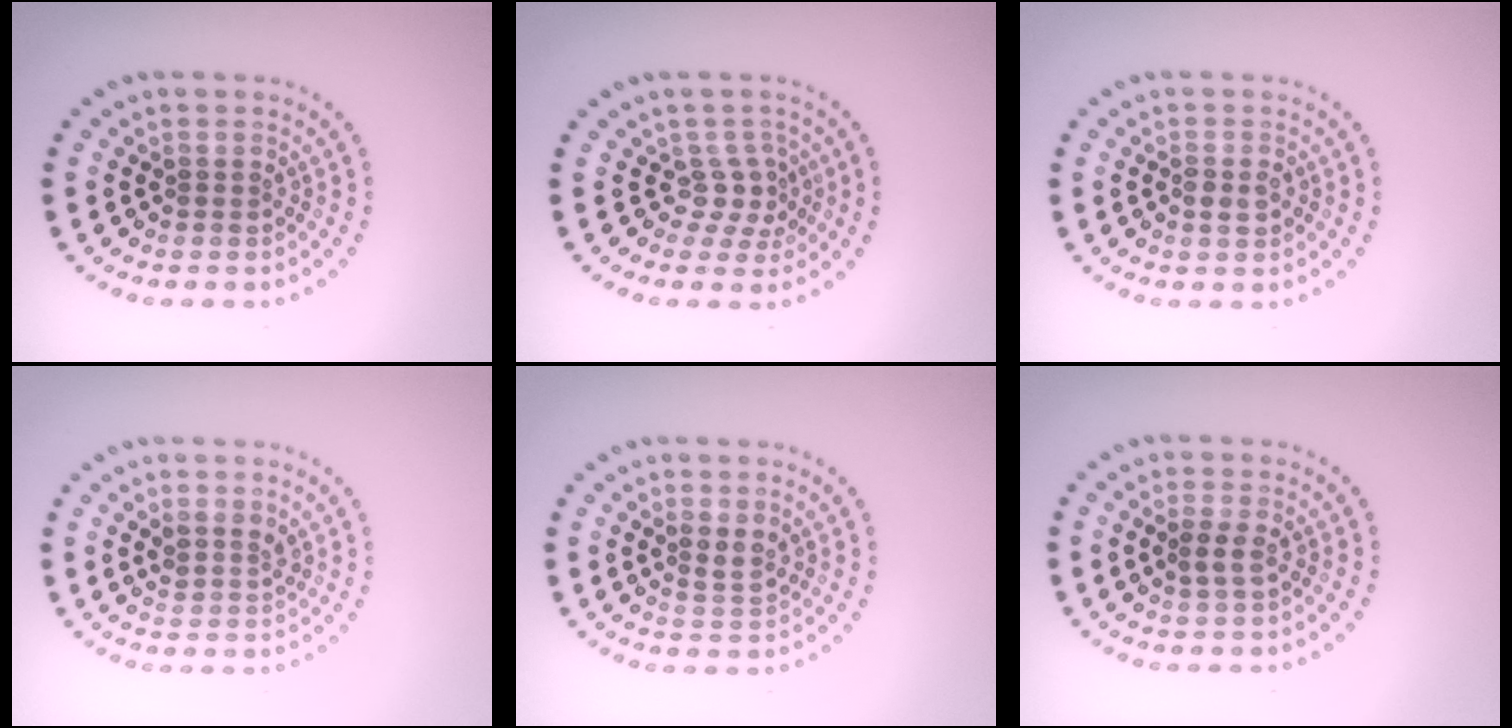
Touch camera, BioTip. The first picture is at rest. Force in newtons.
{"total": 2.2, "press": 1.5, "slide": 1.7}
{"total": 1.5, "press": 1.4, "slide": 0.5}
{"total": 1.7, "press": 1.3, "slide": 1.0}
{"total": 1.7, "press": 1.5, "slide": 0.8}
{"total": 1.5, "press": 1.4, "slide": 0.4}